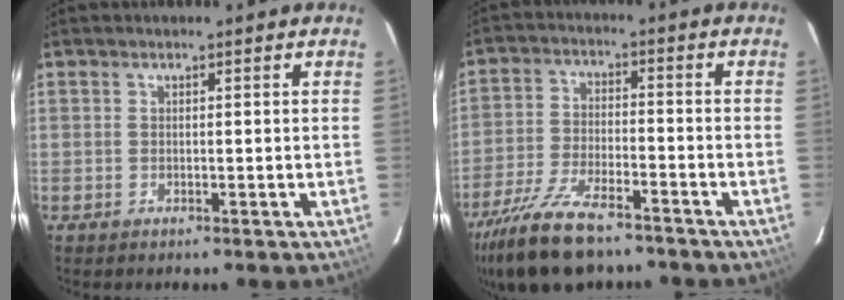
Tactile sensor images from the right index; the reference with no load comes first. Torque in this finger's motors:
{"motor_torque": [1.27, -0.87, 0.60, 0.15]}